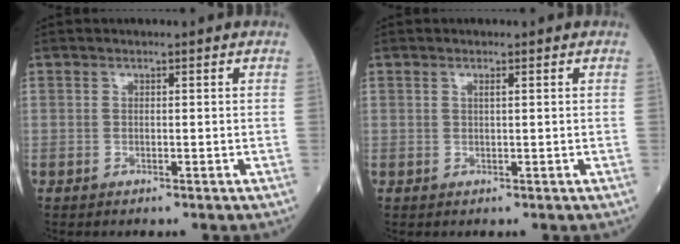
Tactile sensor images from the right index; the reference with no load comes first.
{"total": 0.6, "force": [0.3, 0.0, 0.6], "torque": [-0.013, 0.001, 0.006]}